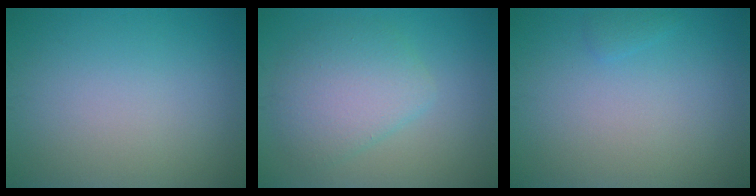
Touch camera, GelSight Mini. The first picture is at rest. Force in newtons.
{"total": 4.4, "press": 4.4, "slide": 0.2}
{"total": 0.7, "press": 0.7, "slide": 0.1}